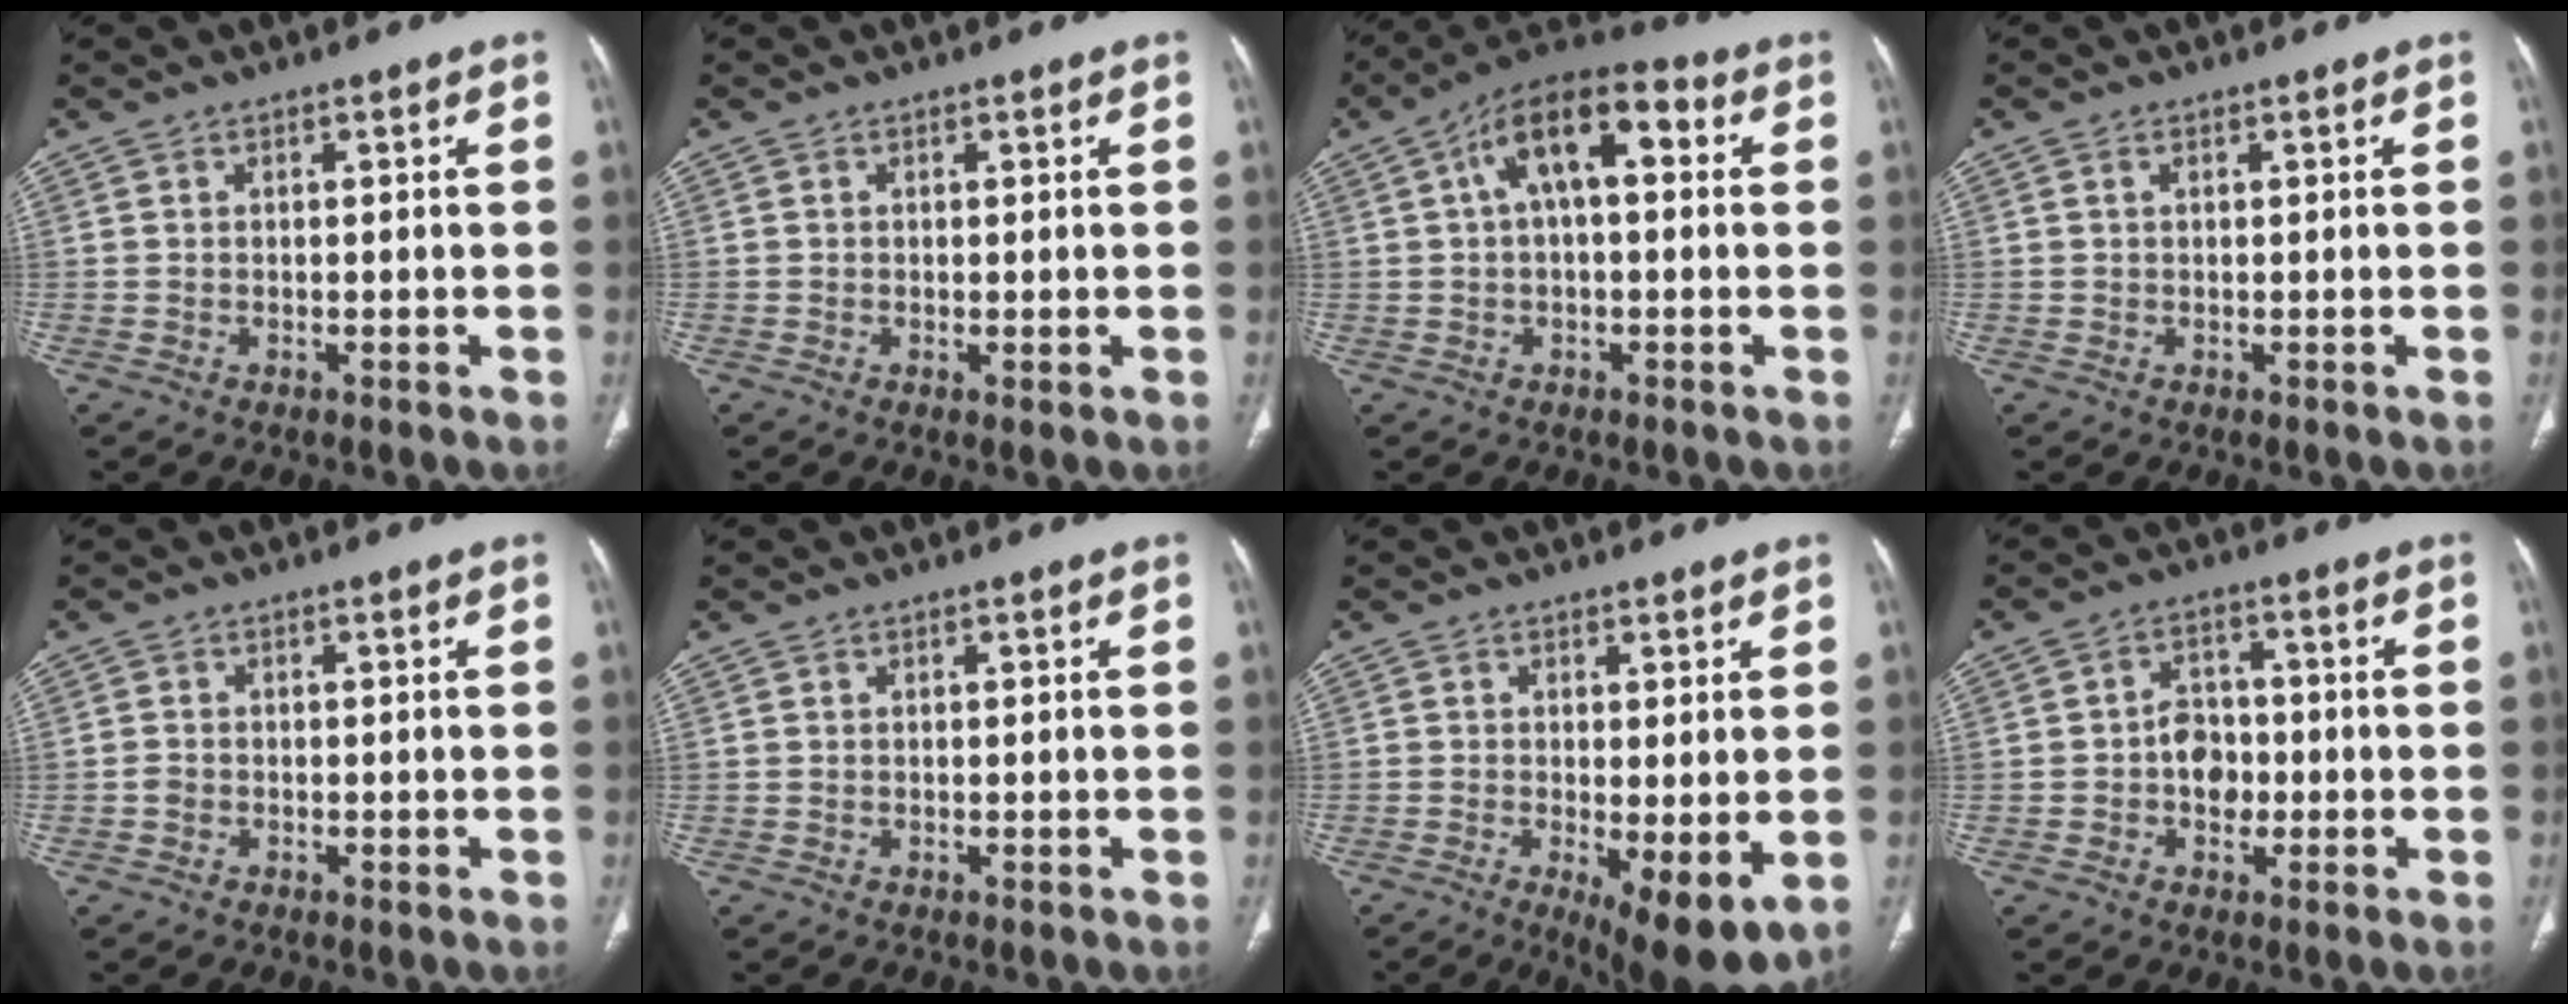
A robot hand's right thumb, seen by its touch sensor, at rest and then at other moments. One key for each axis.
{"total": 0.6, "fx": 0.0, "fy": 0.2, "fz": 0.6, "tx": -0.015, "ty": -0.005, "tz": 0.000}
{"total": 12.8, "fx": 3.0, "fy": 6.1, "fz": 10.9, "tx": -0.175, "ty": 0.036, "tz": 0.039}
{"total": 0.6, "fx": 0.2, "fy": 0.3, "fz": 0.5, "tx": -0.012, "ty": 0.005, "tz": 0.004}
{"total": 1.2, "fx": -0.5, "fy": 1.0, "fz": 0.5, "tx": -0.008, "ty": 0.004, "tz": -0.011}
{"total": 0.0}
{"total": 9.2, "fx": -2.1, "fy": 3.0, "fz": 8.4, "tx": -0.128, "ty": -0.026, "tz": -0.026}
{"total": 5.9, "fx": -1.0, "fy": 4.6, "fz": 3.5, "tx": -0.030, "ty": 0.016, "tz": -0.022}